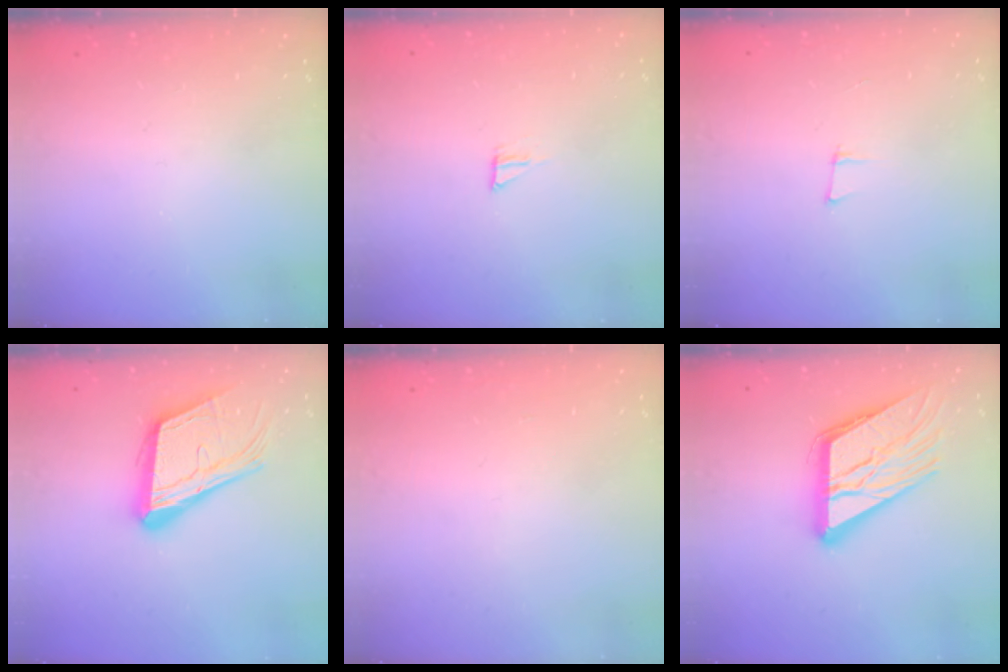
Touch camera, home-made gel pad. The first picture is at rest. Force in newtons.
{"total": 5.1, "press": 5.1, "slide": 0.4}
{"total": 5.8, "press": 5.1, "slide": 2.8}
{"total": 18.7, "press": 18.4, "slide": 3.0}
{"total": 0.9, "press": 0.9, "slide": 0.0}
{"total": 17.8, "press": 17.7, "slide": 2.1}